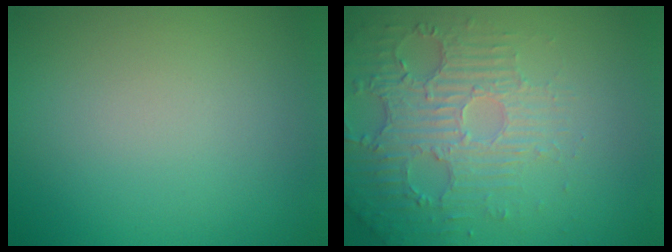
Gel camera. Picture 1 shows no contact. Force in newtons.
{"total": 4.7, "press": 3.7, "slide": 2.8}